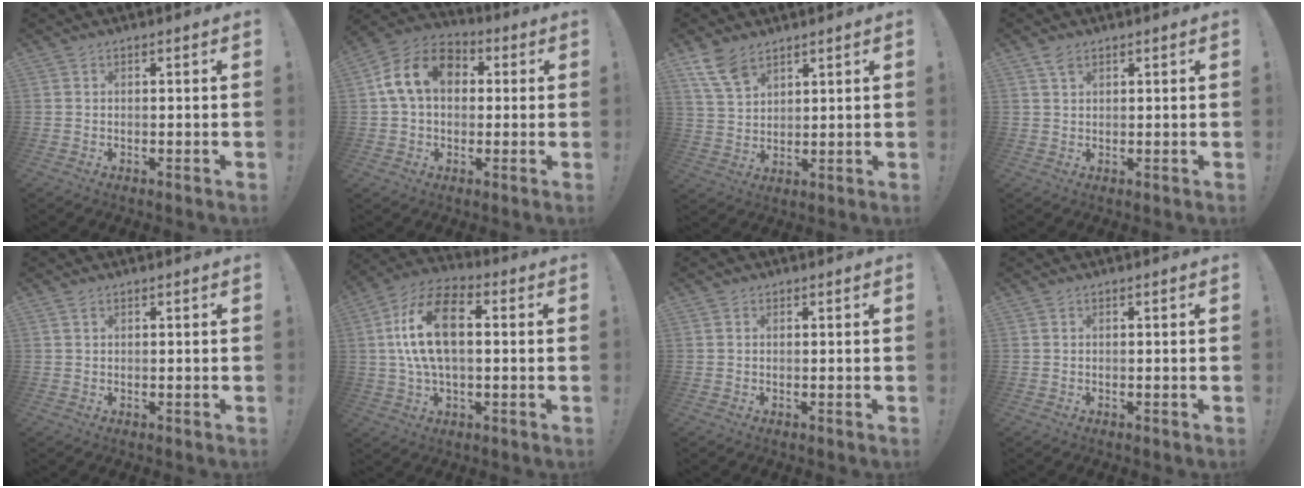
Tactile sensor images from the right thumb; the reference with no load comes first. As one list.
[{"total": 14.4, "force": [3.7, 10.3, 9.3], "torque": [-0.156, 0.011, 0.073]}, {"total": 8.3, "force": [5.8, 4.3, 4.1], "torque": [-0.080, -0.026, 0.116]}, {"total": 2.4, "force": [1.7, 1.1, 1.3], "torque": [-0.021, -0.005, 0.030]}, {"total": 0.7, "force": [0.4, 0.4, 0.3], "torque": [0.000, -0.003, 0.007]}, {"total": 16.3, "force": [2.0, 9.1, 13.5], "torque": [-0.252, 0.013, 0.034]}, {"total": 0.6, "force": [0.4, 0.4, -0.1], "torque": [0.006, 0.000, 0.007]}, {"total": 0.0}]